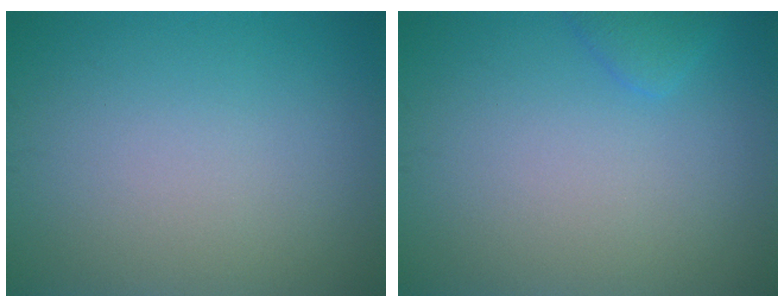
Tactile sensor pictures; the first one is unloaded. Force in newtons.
{"total": 1.3, "press": 1.3, "slide": 0.1}